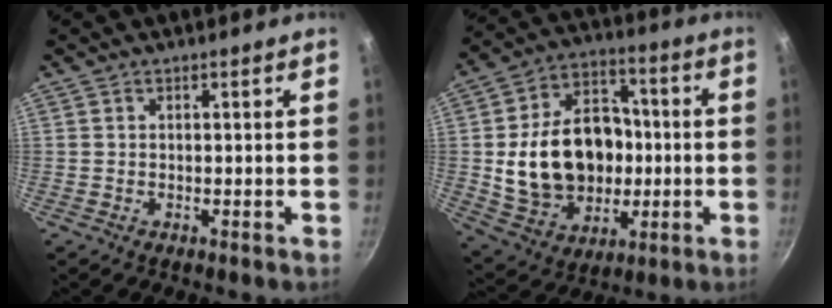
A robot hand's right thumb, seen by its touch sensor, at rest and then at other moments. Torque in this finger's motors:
{"motor_torque": [-0.62, 2.41, 1.58, -0.09, 0.53]}